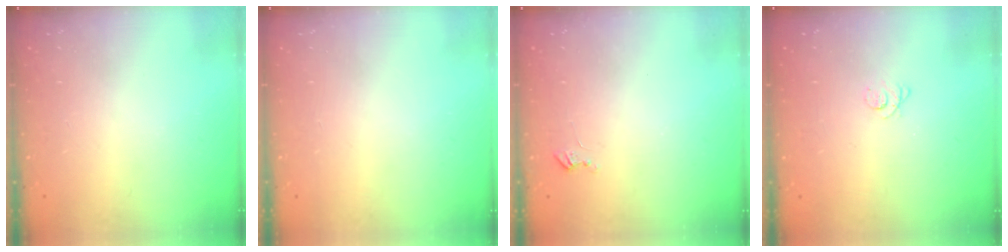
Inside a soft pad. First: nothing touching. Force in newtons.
{"total": 0.0}
{"total": 2.7, "press": 2.7, "slide": 0.3}
{"total": 2.4, "press": 2.4, "slide": 0.3}